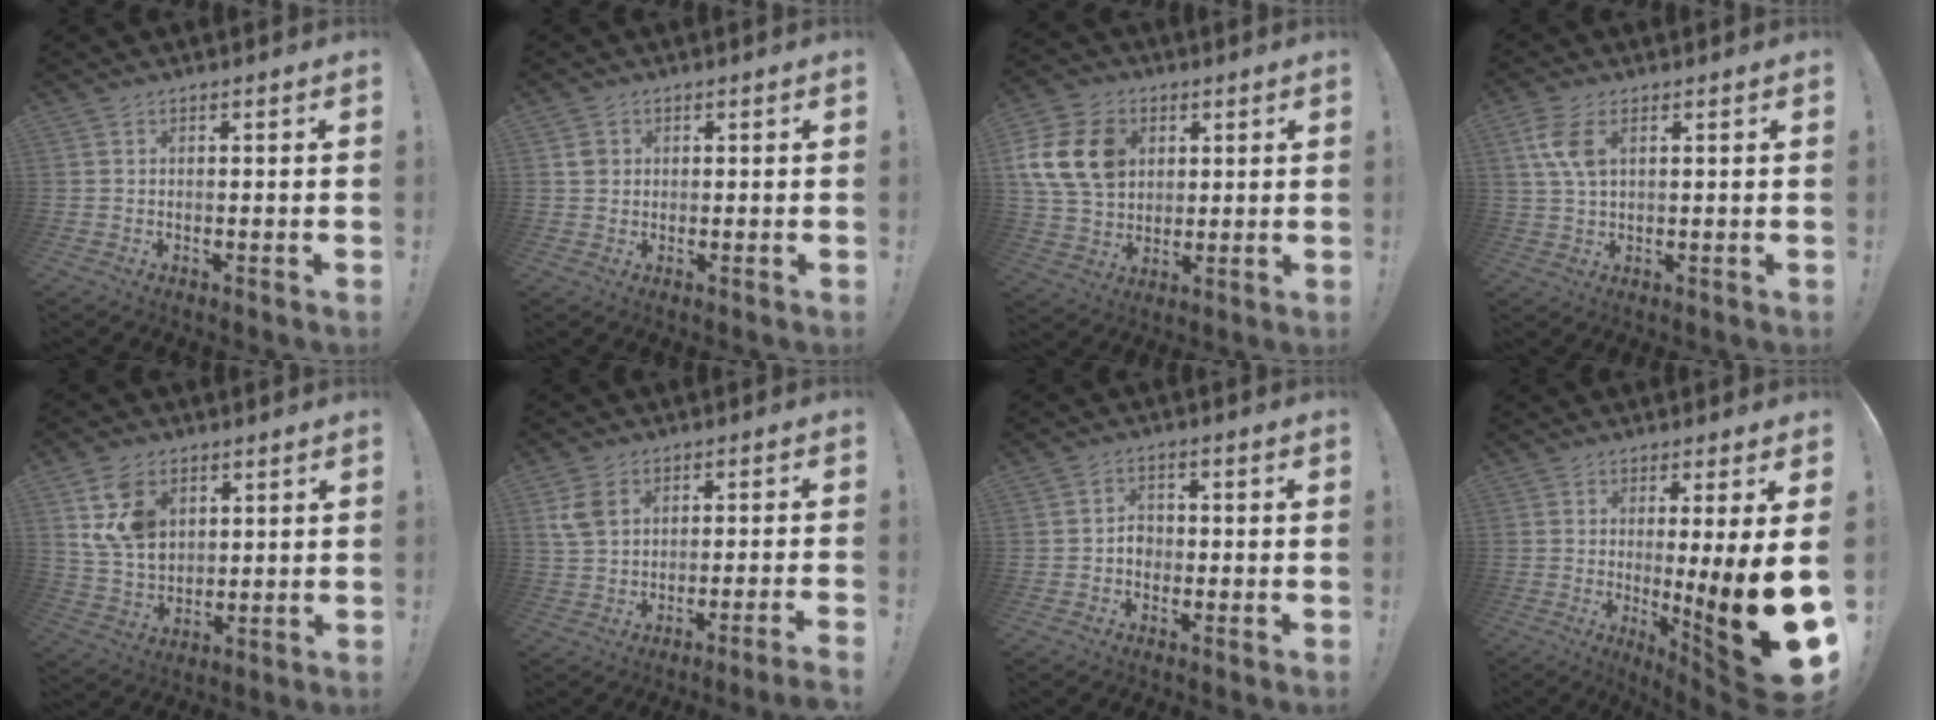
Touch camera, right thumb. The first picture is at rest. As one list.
[{"total": 2.5, "force": [0.6, 2.3, 0.6], "torque": [0.000, -0.001, 0.010]}, {"total": 17.2, "force": [5.0, 13.1, 10.0], "torque": [-0.186, -0.014, 0.098]}, {"total": 7.0, "force": [2.2, 3.6, 5.6], "torque": [-0.111, -0.002, 0.039]}, {"total": 12.6, "force": [5.3, 9.0, 7.1], "torque": [-0.126, -0.017, 0.104]}, {"total": 5.0, "force": [-0.9, 2.3, 4.3], "torque": [-0.082, 0.007, -0.012]}, {"total": 3.4, "force": [-1.3, 2.6, 1.7], "torque": [-0.021, 0.002, -0.024]}, {"total": 17.0, "force": [-1.6, 0.1, 16.9], "torque": [-0.238, -0.027, -0.019]}]